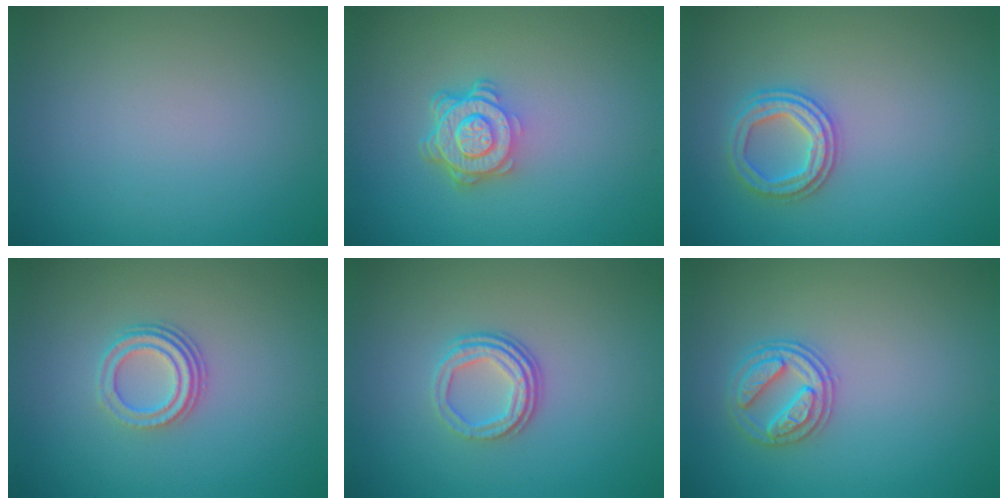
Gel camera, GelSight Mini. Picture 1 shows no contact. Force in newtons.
{"total": 4.5, "press": 3.2, "slide": 3.1}
{"total": 2.6, "press": 2.6, "slide": 0.1}
{"total": 3.1, "press": 2.3, "slide": 2.2}
{"total": 3.3, "press": 2.4, "slide": 2.3}
{"total": 2.7, "press": 2.6, "slide": 0.3}